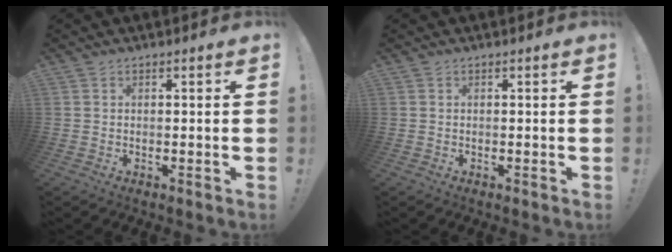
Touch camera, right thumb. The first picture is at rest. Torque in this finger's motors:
{"motor_torque": [-0.01, 0.01, 0.00, 0.00, 0.00]}